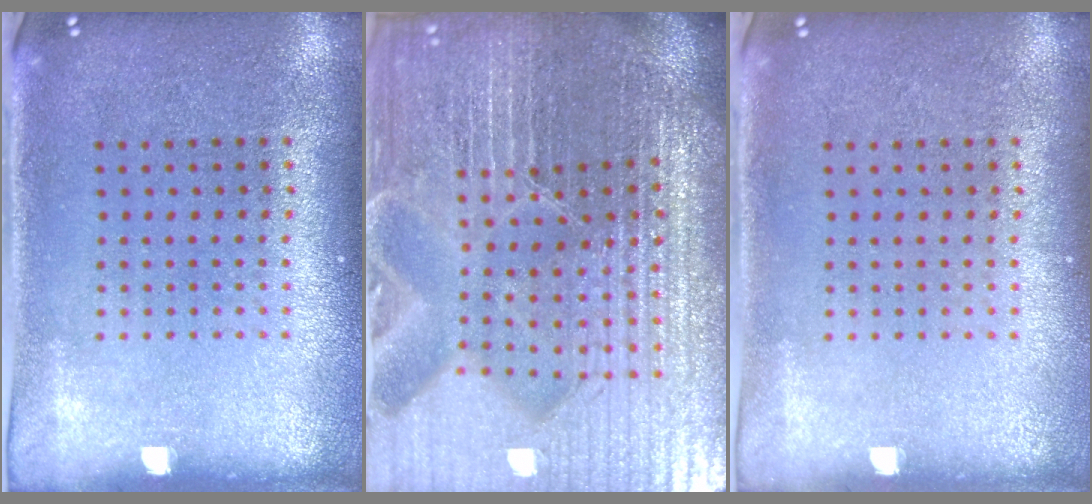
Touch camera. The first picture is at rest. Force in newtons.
{"total": 6.7, "press": 5.9, "slide": 3.2}
{"total": 0.0}